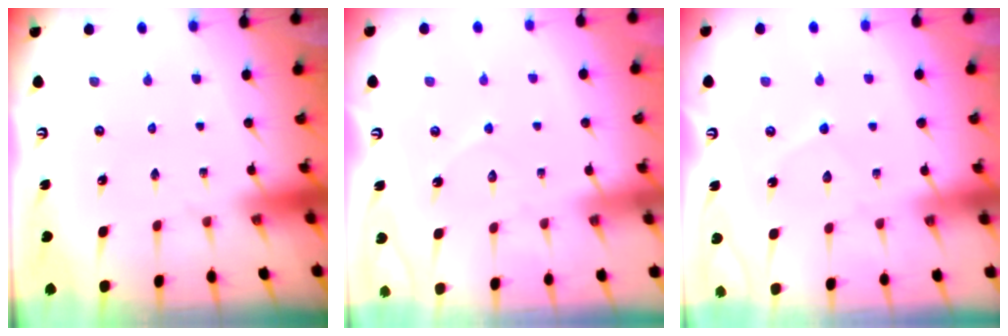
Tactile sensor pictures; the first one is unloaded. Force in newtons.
{"total": 4.7, "press": 4.6, "slide": 0.5}
{"total": 3.9, "press": 3.9, "slide": 0.2}